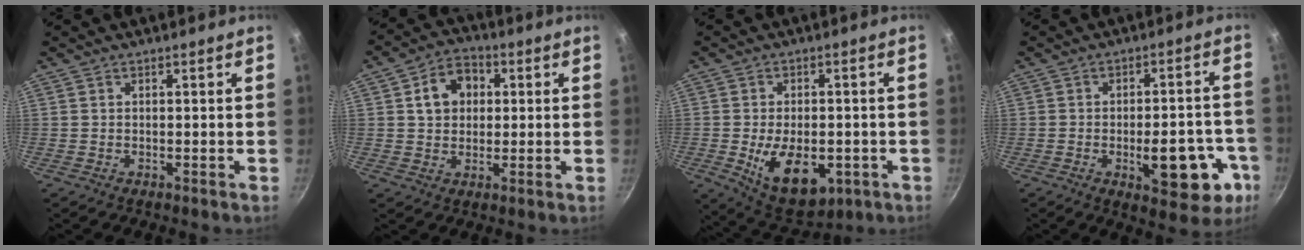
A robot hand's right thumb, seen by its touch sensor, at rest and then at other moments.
{"total": 8.5, "force": [1.9, 6.7, 4.8], "torque": [-0.050, 0.014, 0.022]}
{"total": 13.3, "force": [-3.5, 7.7, 10.2], "torque": [-0.135, -0.002, -0.037]}
{"total": 14.1, "force": [-4.9, 6.4, 11.6], "torque": [-0.109, 0.025, -0.059]}